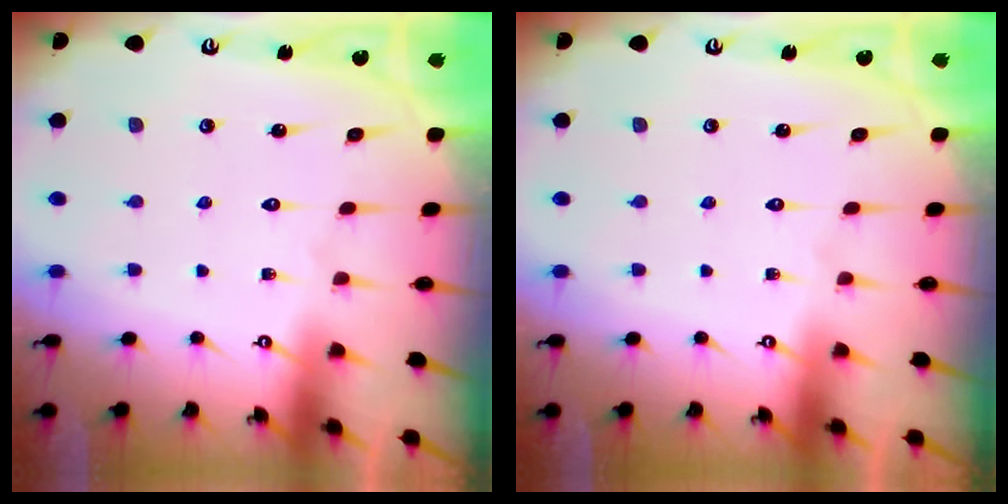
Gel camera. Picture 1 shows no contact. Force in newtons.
{"total": 0.0}